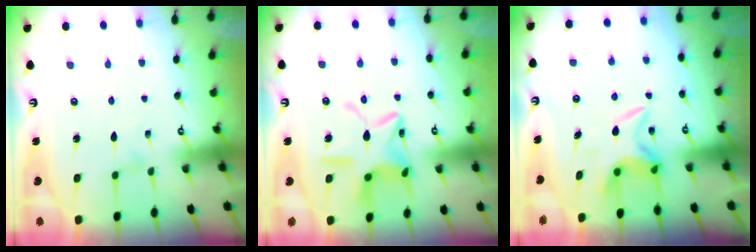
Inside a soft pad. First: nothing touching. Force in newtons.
{"total": 14.6, "press": 14.6, "slide": 1.3}
{"total": 5.9, "press": 5.9, "slide": 0.8}